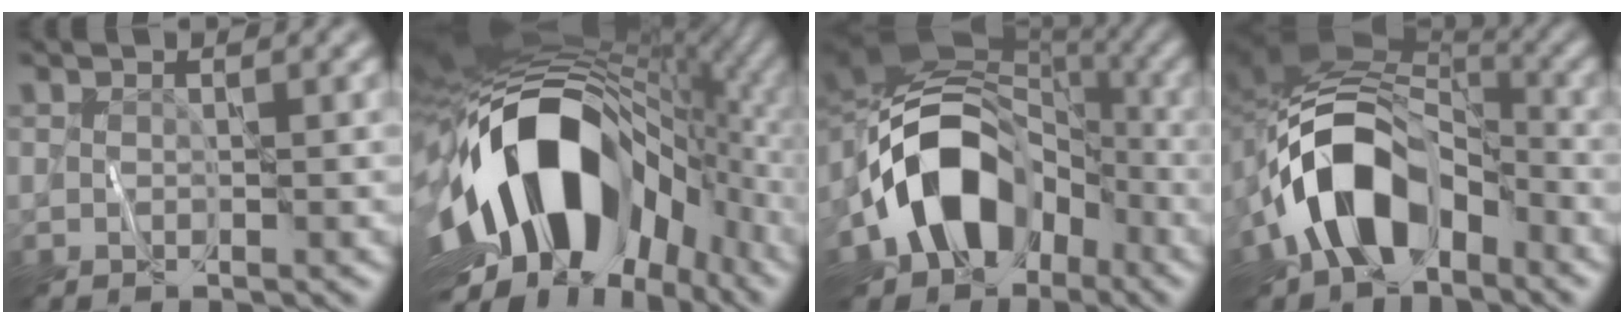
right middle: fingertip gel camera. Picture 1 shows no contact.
{"total": 17.9, "force": [-2.8, 11.0, 13.8], "torque": [-0.241, 0.004, -0.051]}
{"total": 12.1, "force": [-4.3, 8.7, 7.1], "torque": [-0.121, 0.014, -0.093]}
{"total": 10.3, "force": [-4.3, 6.8, 6.4], "torque": [-0.106, 0.012, -0.089]}